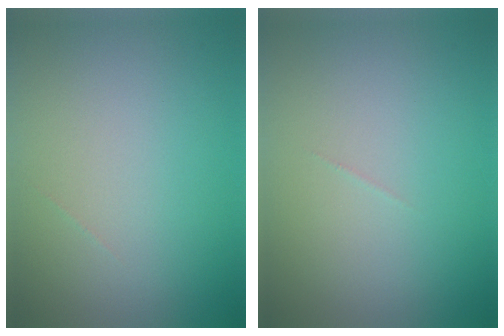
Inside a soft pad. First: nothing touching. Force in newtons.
{"total": 0.0}